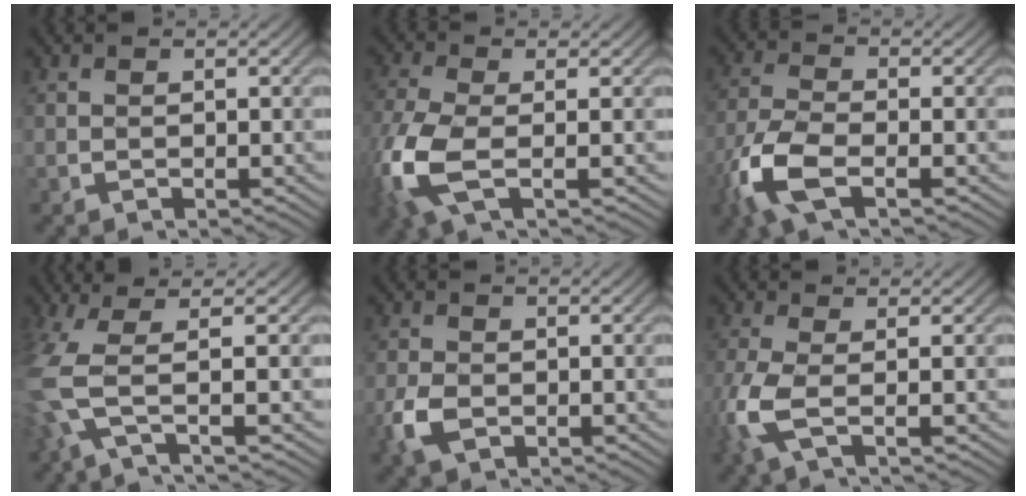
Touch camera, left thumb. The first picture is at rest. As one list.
[{"total": 9.3, "force": [-2.8, 5.1, 7.3], "torque": [-0.225, -0.006, -0.056]}, {"total": 7.8, "force": [-4.6, 3.1, 5.4], "torque": [-0.143, -0.002, -0.102]}, {"total": 6.2, "force": [-1.4, 1.1, 6.0], "torque": [-0.161, 0.004, -0.037]}, {"total": 3.9, "force": [-1.8, 2.6, 2.3], "torque": [-0.069, 0.000, -0.038]}, {"total": 6.0, "force": [-1.8, 2.9, 4.9], "torque": [-0.146, 0.002, -0.041]}]